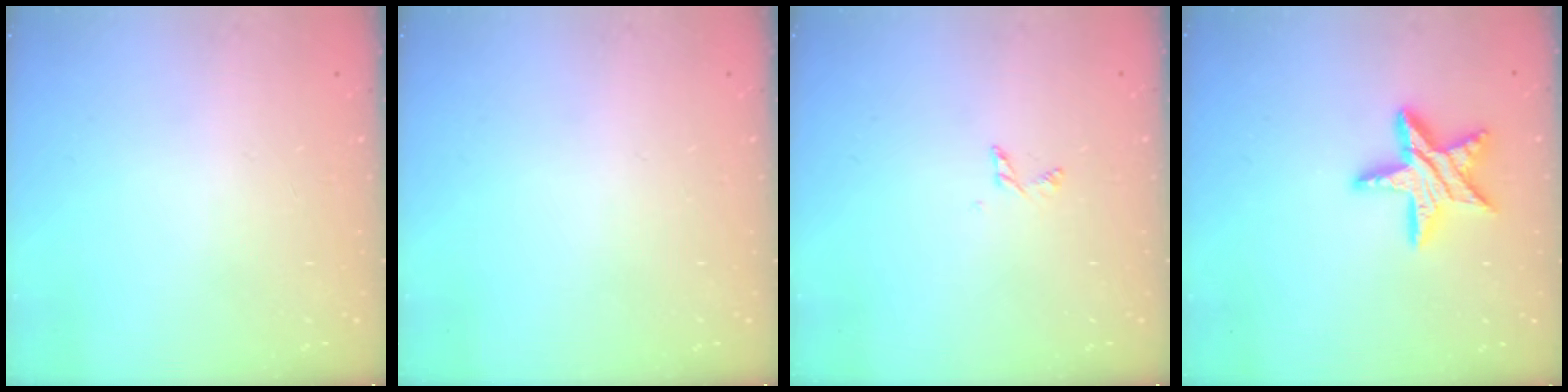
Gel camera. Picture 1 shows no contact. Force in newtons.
{"total": 0.0}
{"total": 2.8, "press": 2.8, "slide": 0.2}
{"total": 14.2, "press": 14.1, "slide": 1.2}